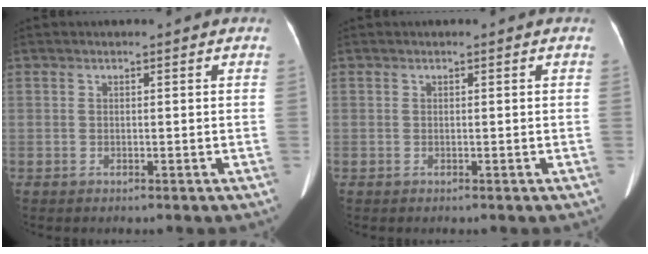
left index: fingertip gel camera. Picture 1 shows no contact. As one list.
[{"total": 0.0}]